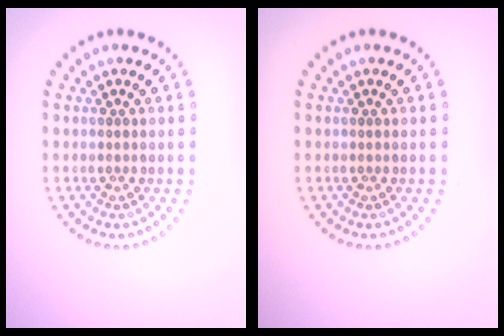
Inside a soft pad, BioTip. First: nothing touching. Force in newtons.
{"total": 0.0}